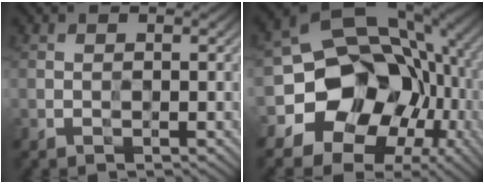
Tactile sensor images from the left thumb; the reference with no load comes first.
{"total": 15.8, "force": [-2.8, 13.4, 7.8], "torque": [-0.164, -0.028, -0.051]}